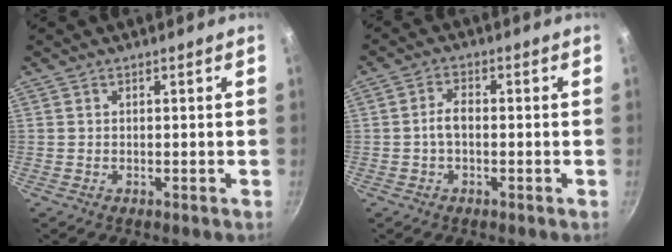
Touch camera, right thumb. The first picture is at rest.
{"total": 3.4, "force": [-0.5, 1.9, 2.8], "torque": [-0.052, 0.018, -0.014]}